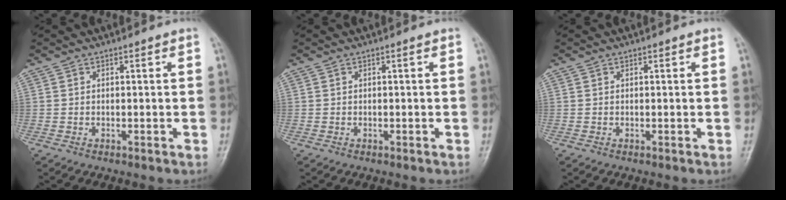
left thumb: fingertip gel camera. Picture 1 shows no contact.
{"total": 0.0}
{"total": 0.0}